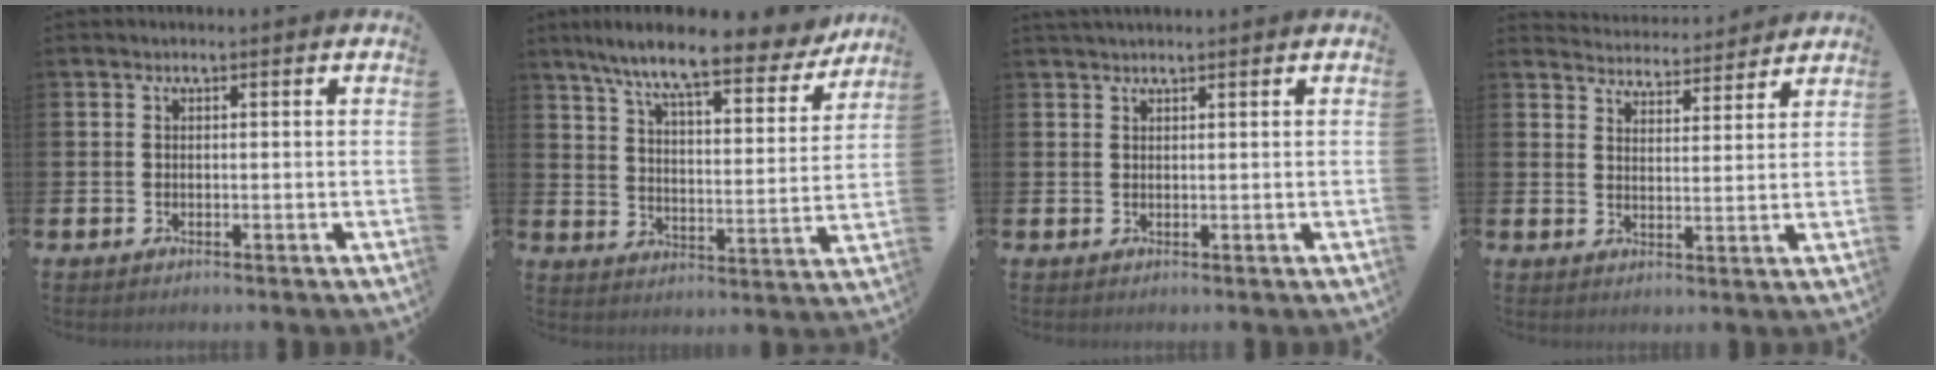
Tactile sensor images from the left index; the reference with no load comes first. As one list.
[{"total": 10.2, "force": [8.8, 1.3, 5.1], "torque": [-0.118, -0.051, 0.146]}, {"total": 1.3, "force": [1.3, 0.2, 0.4], "torque": [-0.005, 0.001, 0.022]}, {"total": 4.4, "force": [4.4, 0.6, -0.3], "torque": [-0.005, -0.034, 0.076]}]